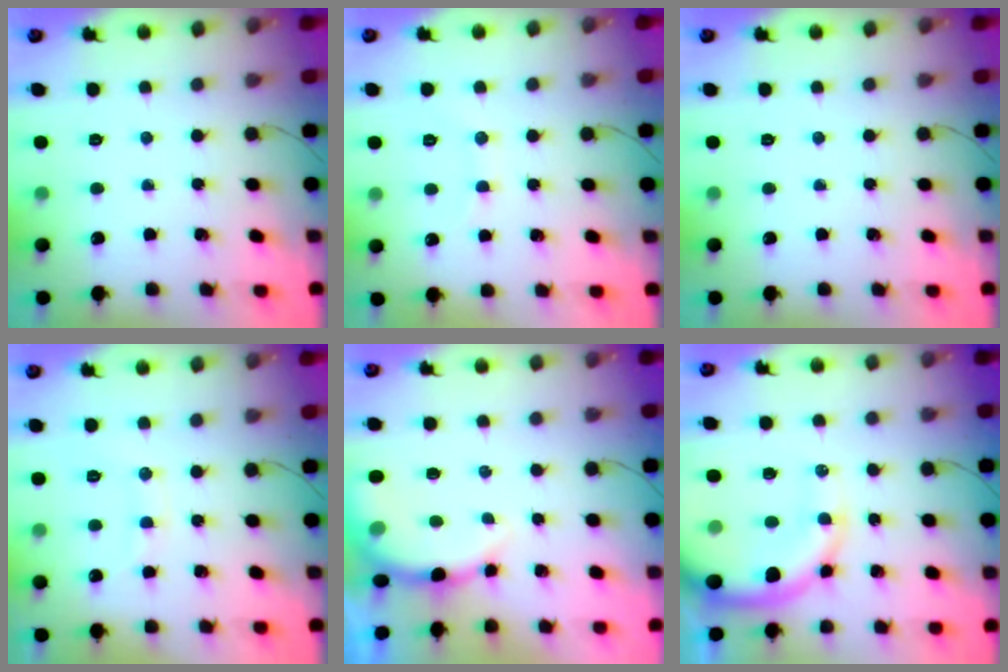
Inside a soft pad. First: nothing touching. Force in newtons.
{"total": 6.1, "press": 5.9, "slide": 1.5}
{"total": 0.0}
{"total": 8.8, "press": 8.7, "slide": 0.9}
{"total": 8.5, "press": 8.3, "slide": 1.5}
{"total": 15.1, "press": 14.6, "slide": 3.8}